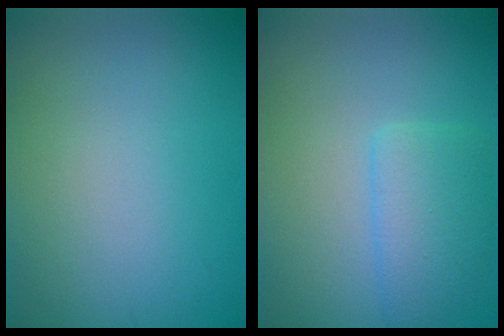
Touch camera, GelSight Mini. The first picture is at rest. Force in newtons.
{"total": 2.9, "press": 2.8, "slide": 0.3}